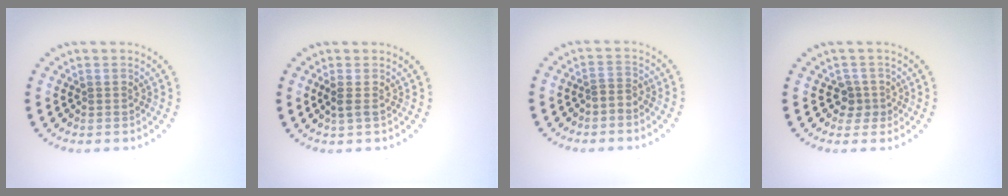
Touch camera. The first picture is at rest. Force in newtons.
{"total": 1.1, "press": 1.0, "slide": 0.6}
{"total": 1.0, "press": 0.5, "slide": 0.8}
{"total": 1.8, "press": 1.3, "slide": 1.2}